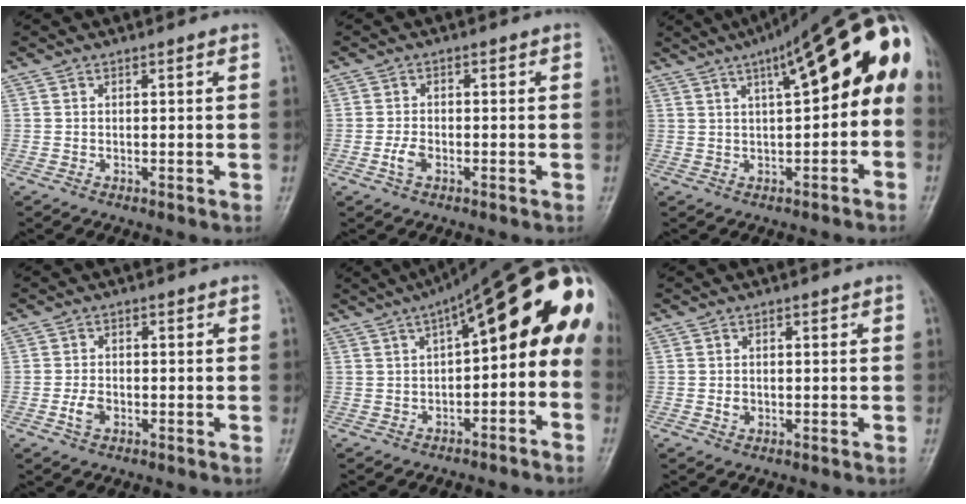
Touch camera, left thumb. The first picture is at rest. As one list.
[{"total": 2.8, "force": [-1.2, 1.7, 1.9], "torque": [-0.038, 0.008, -0.025]}, {"total": 19.3, "force": [4.5, 6.4, 17.7], "torque": [-0.224, 0.043, 0.052]}, {"total": 2.9, "force": [-1.1, 1.9, 1.9], "torque": [-0.035, 0.008, -0.023]}, {"total": 19.8, "force": [1.7, 8.1, 18.0], "torque": [-0.224, 0.057, 0.011]}, {"total": 1.5, "force": [-0.2, 1.3, 0.7], "torque": [-0.006, 0.002, -0.004]}]